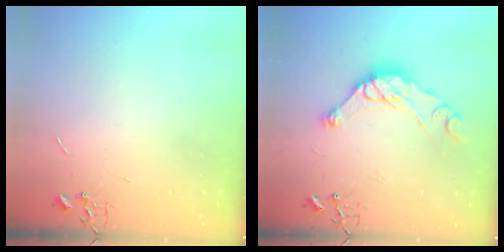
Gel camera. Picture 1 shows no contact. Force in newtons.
{"total": 12.7, "press": 12.7, "slide": 0.0}